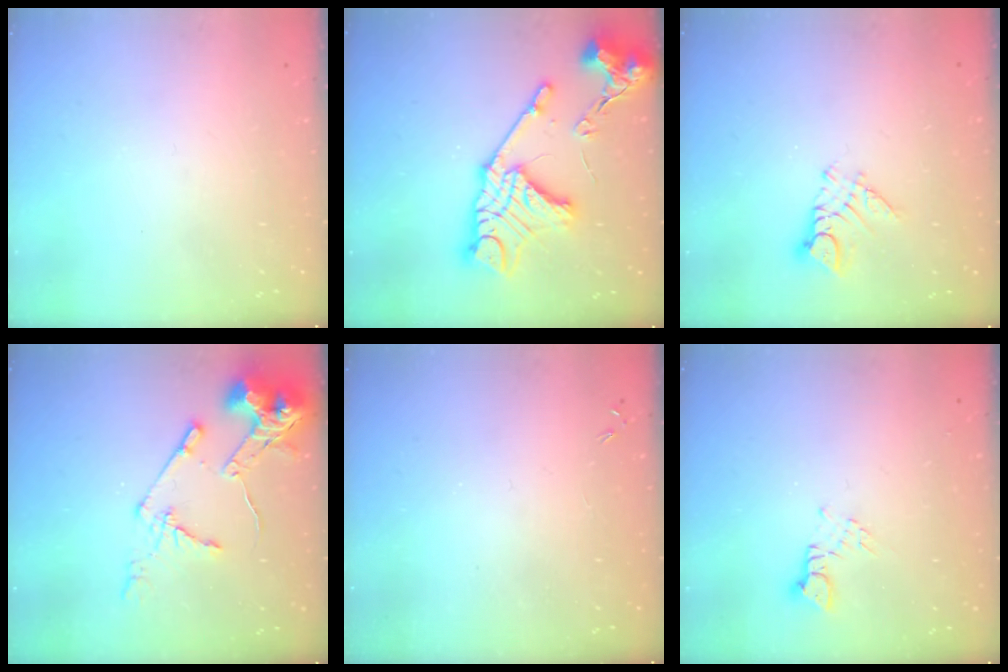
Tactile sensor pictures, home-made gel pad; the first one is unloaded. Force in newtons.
{"total": 20.6, "press": 20.5, "slide": 2.0}
{"total": 7.5, "press": 7.5, "slide": 0.7}
{"total": 14.5, "press": 14.4, "slide": 1.5}
{"total": 0.0}
{"total": 2.8, "press": 2.8, "slide": 0.3}